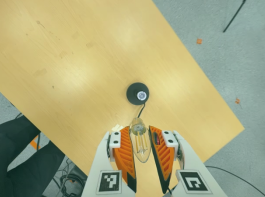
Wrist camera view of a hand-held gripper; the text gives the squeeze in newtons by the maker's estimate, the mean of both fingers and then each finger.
{"total": 13.0, "left": 14.2, "right": 11.7}